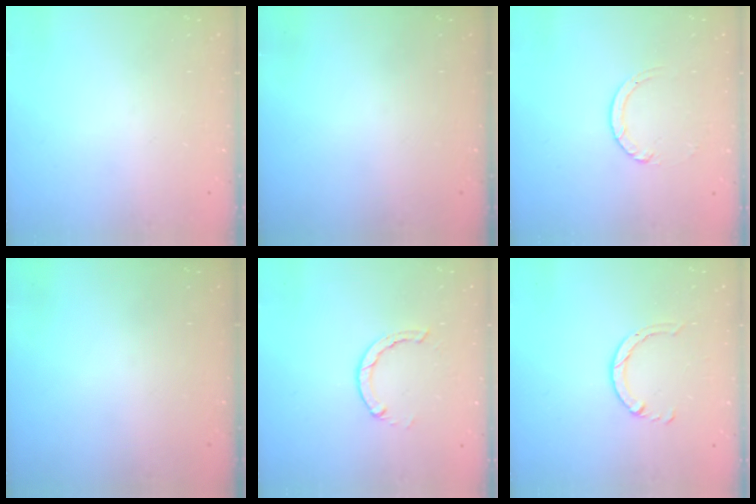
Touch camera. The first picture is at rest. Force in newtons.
{"total": 0.0}
{"total": 3.9, "press": 3.9, "slide": 0.4}
{"total": 0.0}
{"total": 3.3, "press": 3.2, "slide": 0.4}
{"total": 3.6, "press": 3.5, "slide": 0.4}